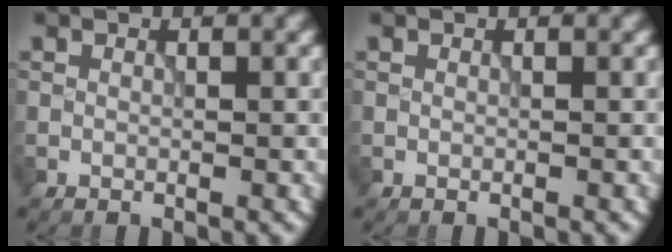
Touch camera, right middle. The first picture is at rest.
{"total": 0.0}